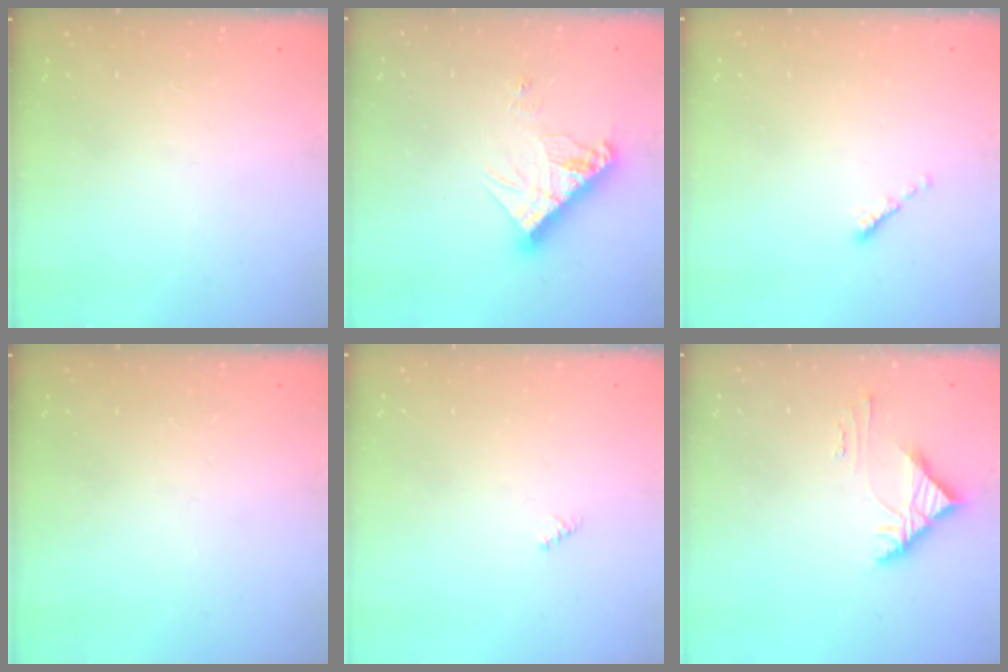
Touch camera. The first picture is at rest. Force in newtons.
{"total": 12.1, "press": 12.0, "slide": 0.9}
{"total": 0.6, "press": 0.5, "slide": 0.3}
{"total": 0.0}
{"total": 0.0}
{"total": 4.3, "press": 4.3, "slide": 0.5}